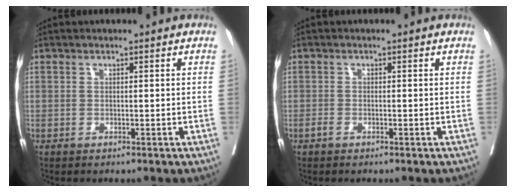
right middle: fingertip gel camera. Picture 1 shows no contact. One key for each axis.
{"total": 0.7, "fx": -0.5, "fy": 0.3, "fz": 0.4, "tx": -0.006, "ty": 0.002, "tz": -0.009}